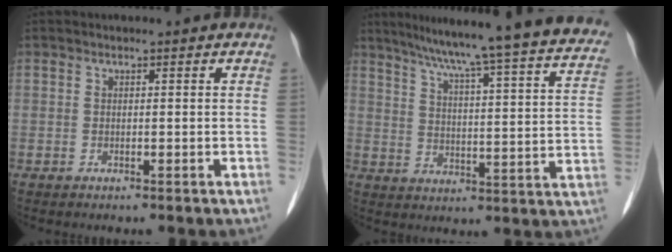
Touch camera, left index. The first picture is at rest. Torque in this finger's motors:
{"motor_torque": [0.10, -0.22, -0.06, 0.02]}